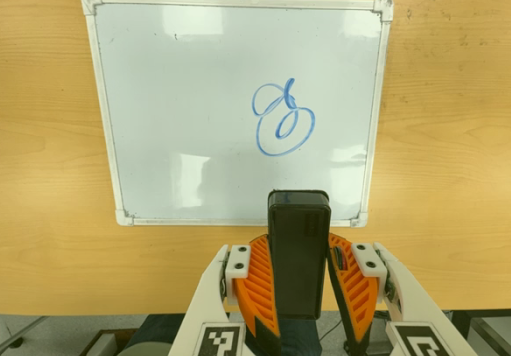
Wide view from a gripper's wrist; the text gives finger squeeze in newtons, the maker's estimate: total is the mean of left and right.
{"total": 8.8, "left": 7.2, "right": 10.3}